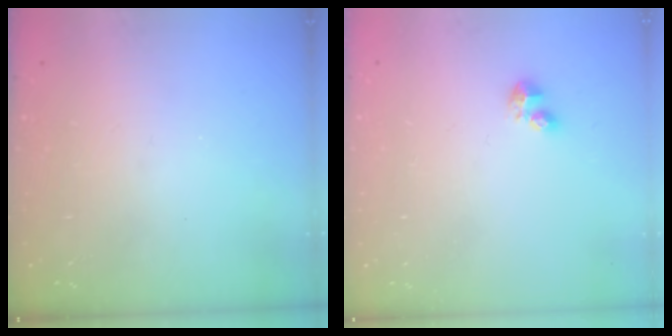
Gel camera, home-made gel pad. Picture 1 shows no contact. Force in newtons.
{"total": 2.3, "press": 2.2, "slide": 0.5}